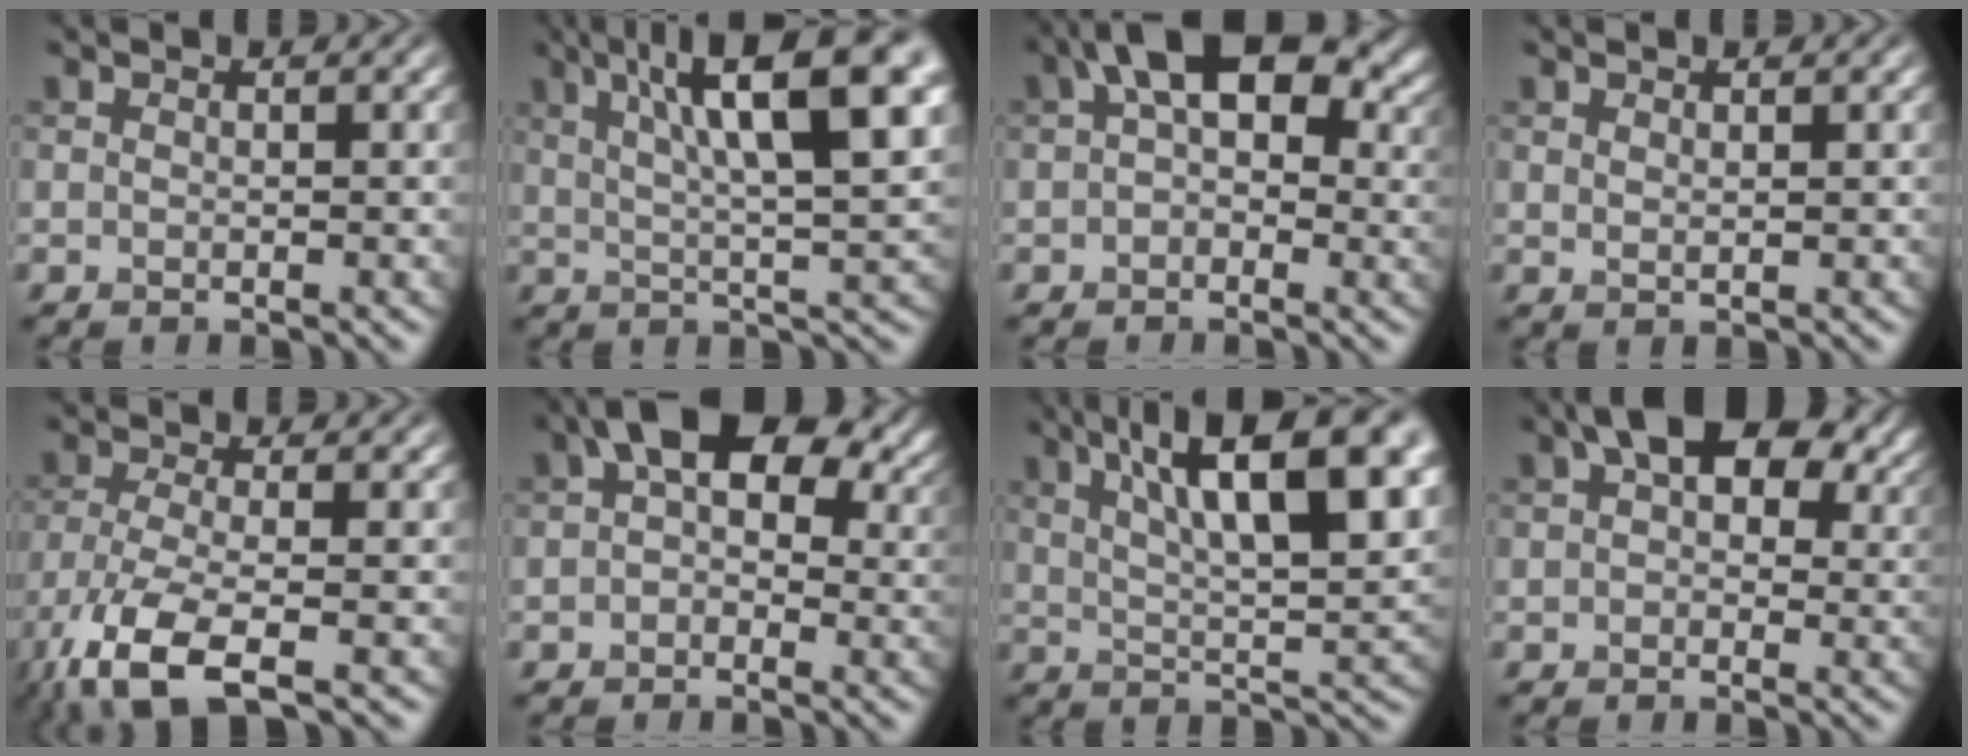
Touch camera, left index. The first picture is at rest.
{"total": 13.1, "force": [5.6, 3.2, 11.4], "torque": [-0.160, 0.017, 0.088]}
{"total": 9.7, "force": [3.1, 5.7, 7.3], "torque": [-0.091, 0.025, 0.031]}
{"total": 0.8, "force": [0.6, 0.2, 0.5], "torque": [-0.009, 0.001, 0.011]}
{"total": 7.5, "force": [-4.4, 2.3, 5.7], "torque": [-0.127, -0.017, -0.088]}
{"total": 10.0, "force": [3.7, 5.8, 7.3], "torque": [-0.099, 0.022, 0.044]}
{"total": 13.3, "force": [6.1, 4.0, 11.1], "torque": [-0.159, 0.019, 0.091]}
{"total": 9.3, "force": [4.5, 5.2, 6.3], "torque": [-0.086, 0.022, 0.055]}